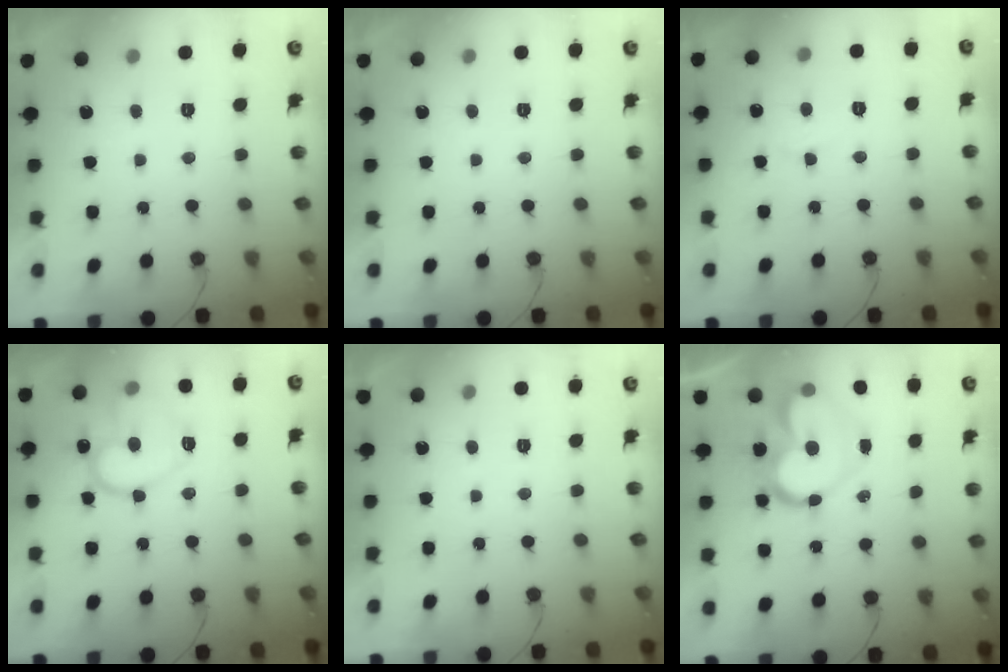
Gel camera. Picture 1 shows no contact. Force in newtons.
{"total": 1.7, "press": 1.7, "slide": 0.1}
{"total": 4.2, "press": 4.2, "slide": 0.4}
{"total": 14.5, "press": 14.4, "slide": 1.3}
{"total": 1.8, "press": 1.8, "slide": 0.0}
{"total": 14.4, "press": 14.4, "slide": 1.2}